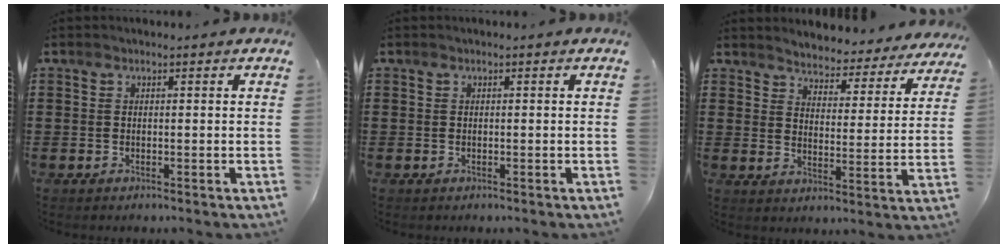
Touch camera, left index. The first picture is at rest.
{"total": 0.0}
{"total": 3.8, "force": [3.7, 0.1, -0.2], "torque": [-0.022, -0.036, 0.059]}